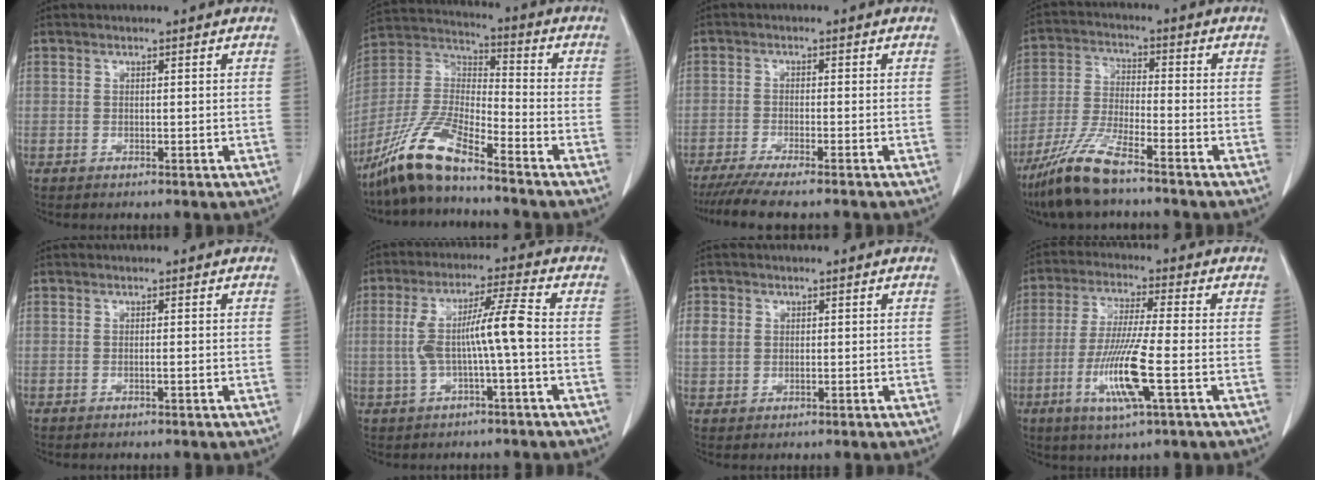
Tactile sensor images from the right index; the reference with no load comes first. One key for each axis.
{"total": 12.1, "fx": -9.5, "fy": 1.7, "fz": 7.3, "tx": -0.161, "ty": 0.000, "tz": -0.185}
{"total": 8.1, "fx": -6.8, "fy": 0.4, "fz": 4.4, "tx": -0.062, "ty": -0.017, "tz": -0.109}
{"total": 9.6, "fx": -7.2, "fy": 0.9, "fz": 6.2, "tx": -0.134, "ty": -0.025, "tz": -0.144}
{"total": 0.6, "fx": -0.2, "fy": 0.0, "fz": 0.6, "tx": -0.011, "ty": 0.000, "tz": -0.003}
{"total": 8.4, "fx": -0.7, "fy": 0.1, "fz": 8.4, "tx": -0.164, "ty": 0.023, "tz": -0.013}
{"total": 3.4, "fx": 0.8, "fy": 2.9, "fz": 1.5, "tx": -0.034, "ty": 0.009, "tz": 0.018}
{"total": 11.1, "fx": -3.4, "fy": 0.1, "fz": 10.6, "tx": -0.214, "ty": -0.018, "tz": -0.068}